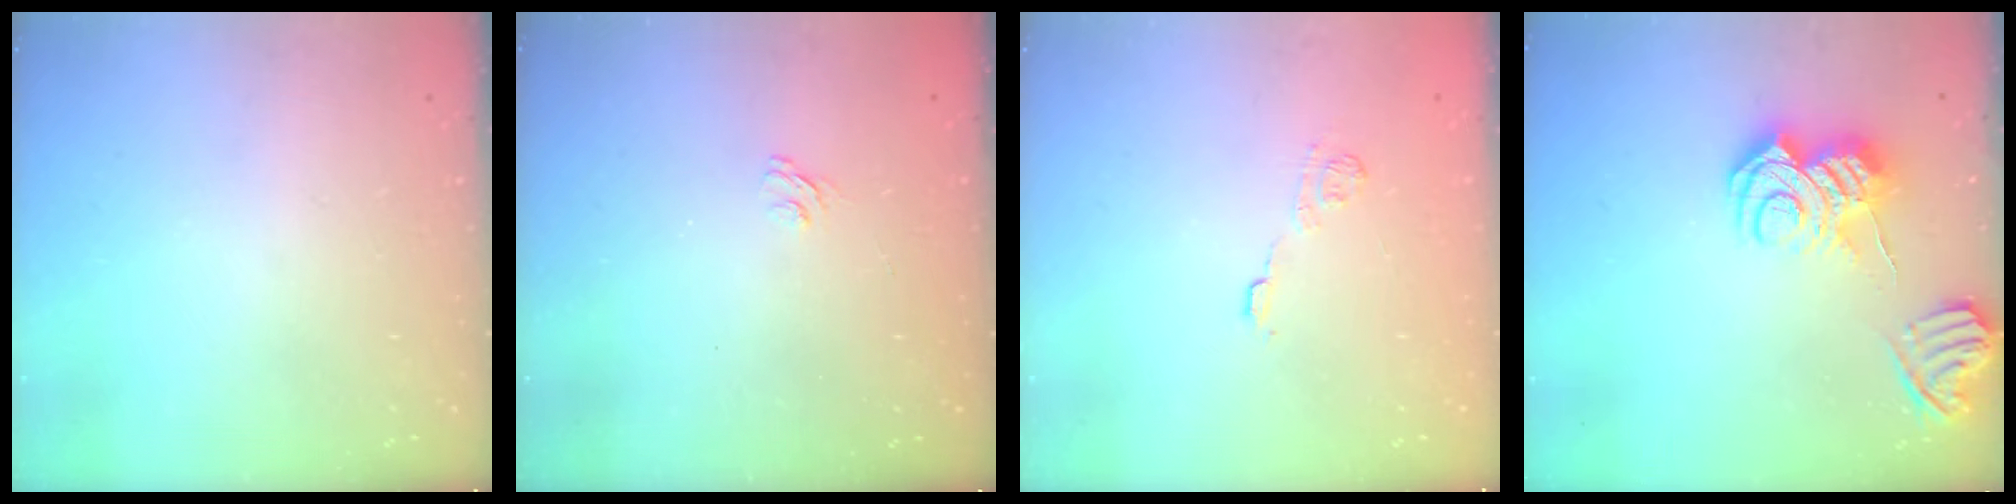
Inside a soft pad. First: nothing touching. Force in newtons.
{"total": 3.1, "press": 2.8, "slide": 1.3}
{"total": 8.7, "press": 8.6, "slide": 1.3}
{"total": 11.2, "press": 11.2, "slide": 1.3}